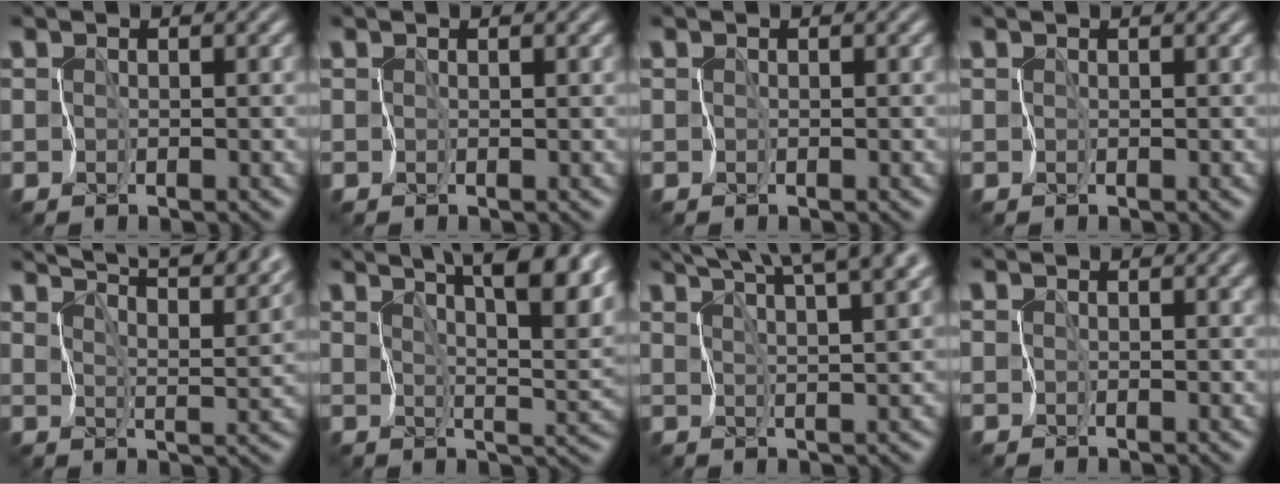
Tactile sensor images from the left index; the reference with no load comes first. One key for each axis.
{"total": 0.9, "fx": 0.7, "fy": 0.2, "fz": 0.6, "tx": -0.006, "ty": -0.001, "tz": 0.011}
{"total": 0.0}
{"total": 0.6, "fx": 0.6, "fy": 0.1, "fz": 0.3, "tx": -0.004, "ty": 0.003, "tz": 0.009}
{"total": 11.6, "fx": 9.5, "fy": 3.0, "fz": 6.0, "tx": -0.086, "ty": 0.017, "tz": 0.110}
{"total": 12.3, "fx": 7.4, "fy": 4.3, "fz": 8.8, "tx": -0.117, "ty": 0.022, "tz": 0.090}
{"total": 11.6, "fx": 8.2, "fy": 3.5, "fz": 7.5, "tx": -0.112, "ty": 0.036, "tz": 0.102}
{"total": 0.9, "fx": 0.3, "fy": 0.4, "fz": 0.7, "tx": -0.009, "ty": -0.002, "tz": 0.005}